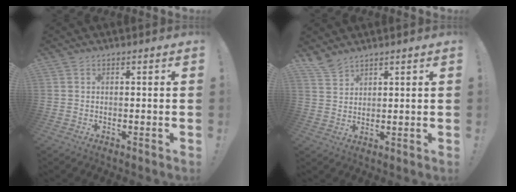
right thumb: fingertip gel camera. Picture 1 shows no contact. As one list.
[{"total": 4.6, "force": [4.1, 1.5, 1.5], "torque": [-0.024, -0.025, 0.077]}]